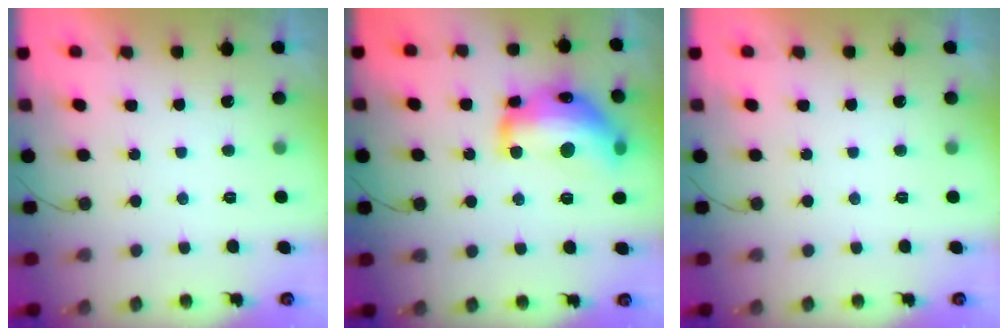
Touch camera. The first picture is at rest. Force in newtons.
{"total": 20.4, "press": 20.3, "slide": 1.2}
{"total": 0.0}